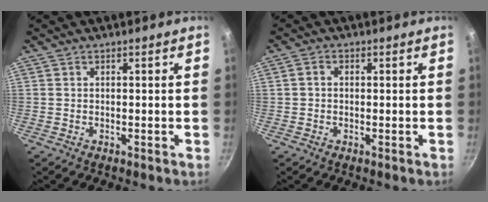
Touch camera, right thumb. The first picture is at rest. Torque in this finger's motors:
{"motor_torque": [-0.09, -0.18, -0.33, 0.21, -0.01]}